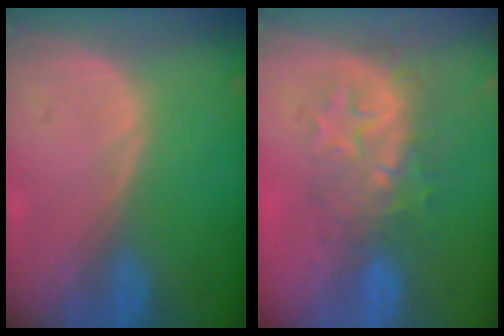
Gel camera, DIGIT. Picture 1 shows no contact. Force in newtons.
{"total": 8.8, "press": 7.9, "slide": 4.0}